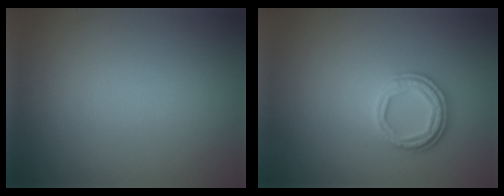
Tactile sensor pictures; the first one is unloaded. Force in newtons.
{"total": 3.1, "press": 2.5, "slide": 1.9}